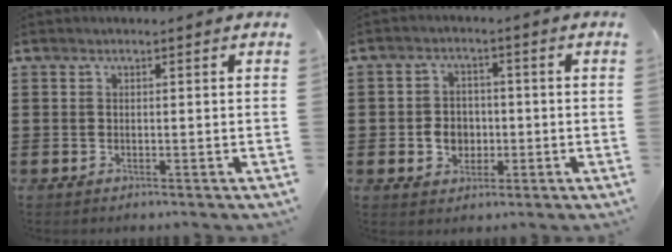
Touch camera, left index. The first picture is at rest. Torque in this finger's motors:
{"motor_torque": [0.52, 0.35, 0.31, 0.06]}